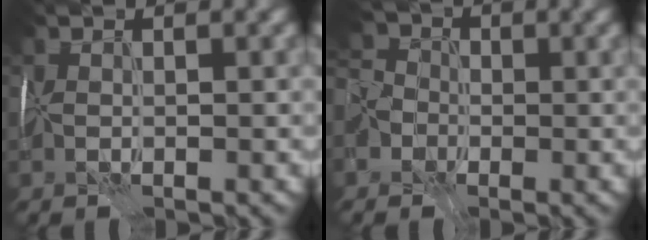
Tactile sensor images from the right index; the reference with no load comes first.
{"total": 7.0, "force": [-2.4, 5.6, 3.6], "torque": [-0.080, 0.004, -0.070]}